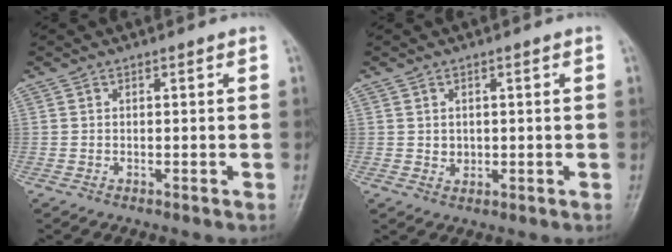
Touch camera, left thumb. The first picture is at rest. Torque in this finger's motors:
{"motor_torque": [-0.37, 0.16, 0.09, -0.04, 0.00]}